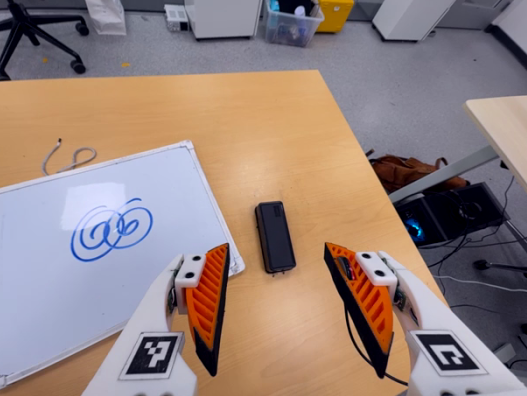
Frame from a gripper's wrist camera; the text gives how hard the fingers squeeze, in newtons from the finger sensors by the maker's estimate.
{"total": 0.0}